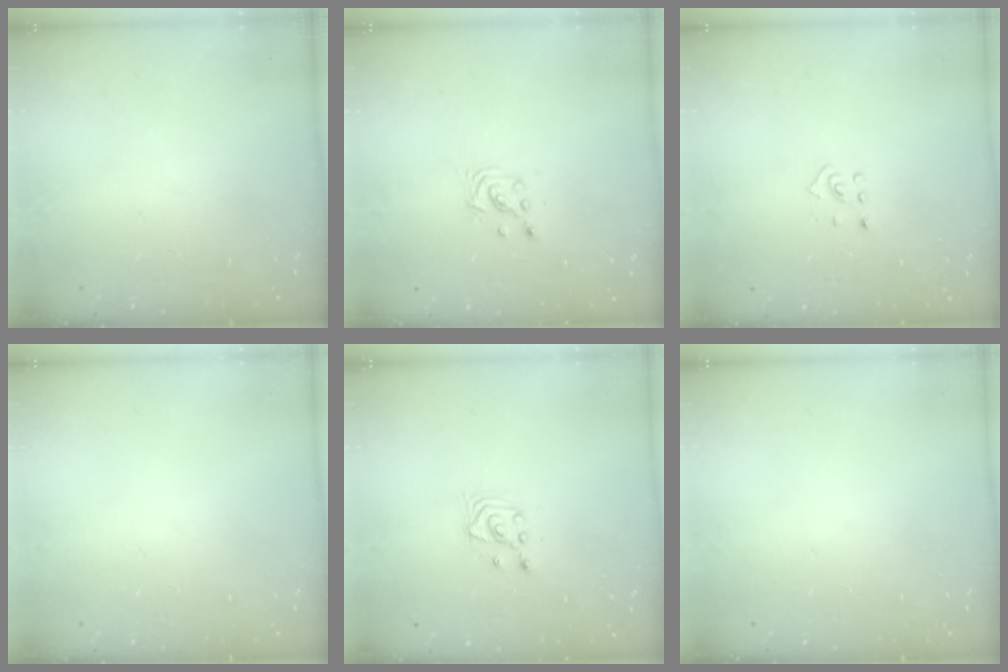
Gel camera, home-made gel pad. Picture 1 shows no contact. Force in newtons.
{"total": 3.0, "press": 2.9, "slide": 0.5}
{"total": 2.5, "press": 2.4, "slide": 0.8}
{"total": 0.0}
{"total": 3.8, "press": 3.8, "slide": 0.4}
{"total": 0.0}